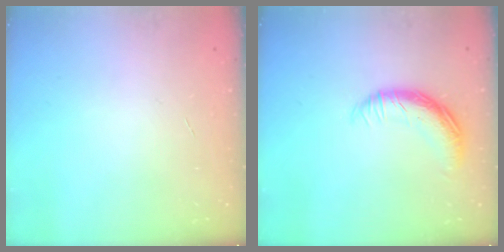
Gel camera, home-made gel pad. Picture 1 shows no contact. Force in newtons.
{"total": 12.8, "press": 12.8, "slide": 0.9}